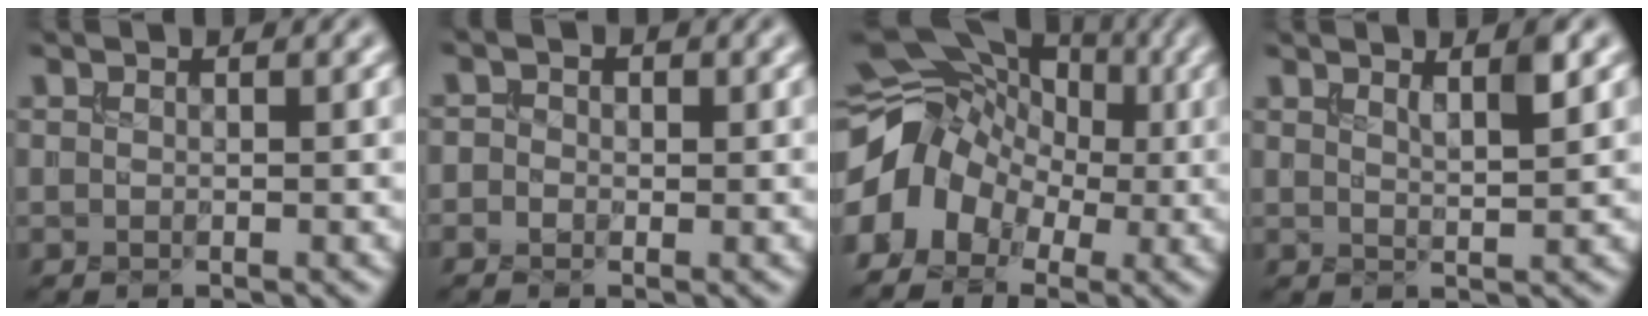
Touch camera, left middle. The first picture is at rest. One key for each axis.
{"total": 1.4, "fx": -0.4, "fy": 1.2, "fz": 0.6, "tx": 0.002, "ty": -0.002, "tz": -0.018}
{"total": 7.5, "fx": -2.1, "fy": 6.0, "fz": 4.1, "tx": -0.061, "ty": 0.013, "tz": -0.048}
{"total": 2.8, "fx": 1.7, "fy": 0.6, "fz": 2.1, "tx": -0.024, "ty": 0.003, "tz": 0.027}